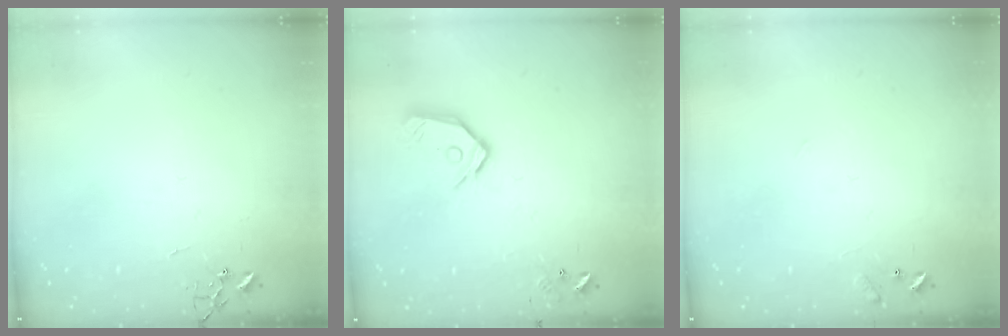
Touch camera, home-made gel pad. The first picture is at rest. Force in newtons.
{"total": 12.1, "press": 12.0, "slide": 1.5}
{"total": 8.4, "press": 8.4, "slide": 0.5}